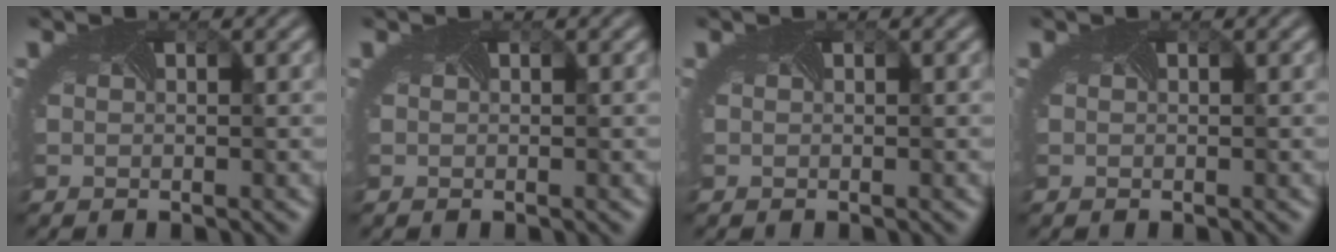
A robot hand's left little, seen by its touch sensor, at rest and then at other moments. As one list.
[{"total": 0.0}, {"total": 0.0}, {"total": 0.0}]